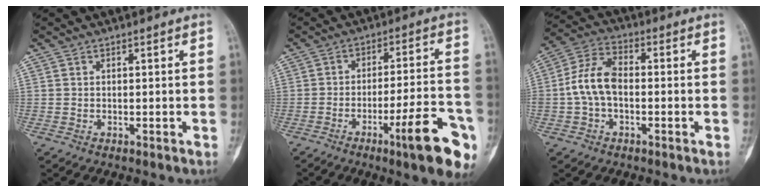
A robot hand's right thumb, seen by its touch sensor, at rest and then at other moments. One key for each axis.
{"total": 15.1, "fx": -7.3, "fy": 2.6, "fz": 13.0, "tx": -0.170, "ty": 0.033, "tz": -0.101}
{"total": 8.8, "fx": -1.0, "fy": 5.4, "fz": 6.9, "tx": -0.133, "ty": 0.033, "tz": -0.027}